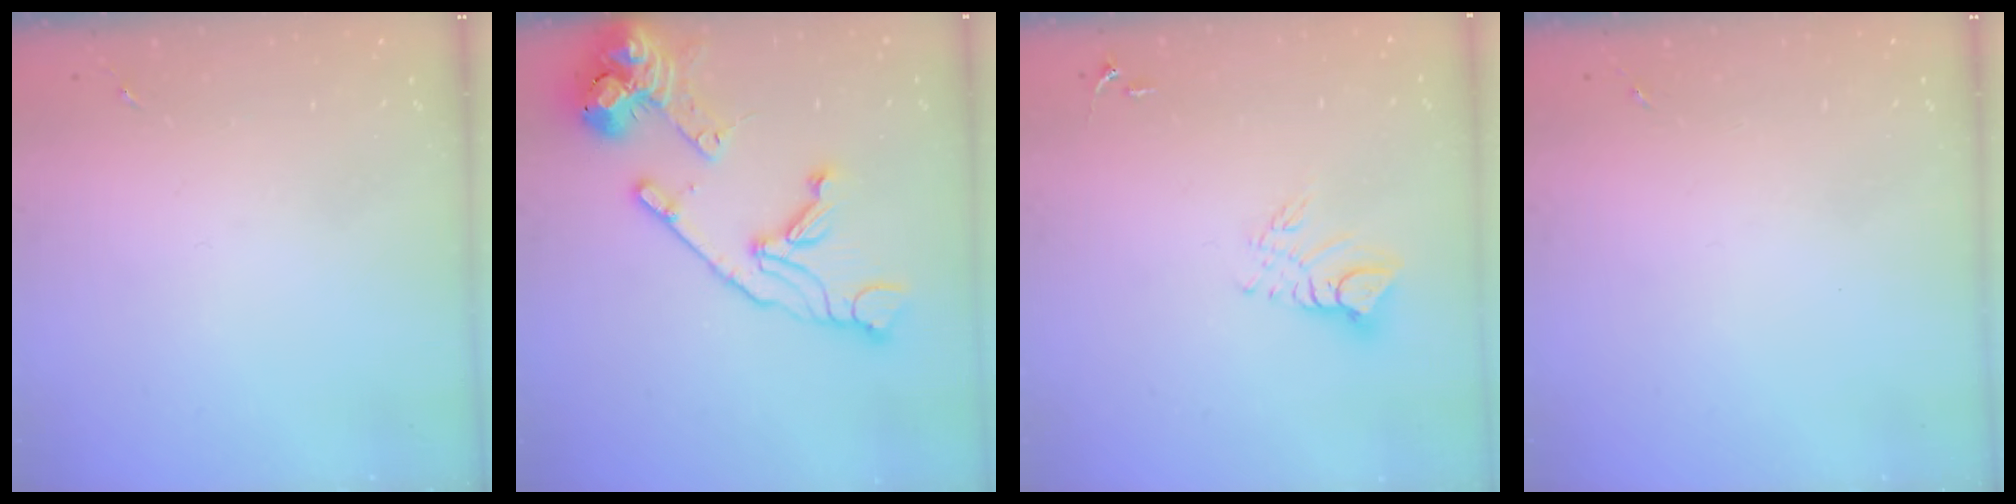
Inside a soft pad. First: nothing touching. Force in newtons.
{"total": 18.4, "press": 18.2, "slide": 2.3}
{"total": 8.6, "press": 8.6, "slide": 0.8}
{"total": 0.0}